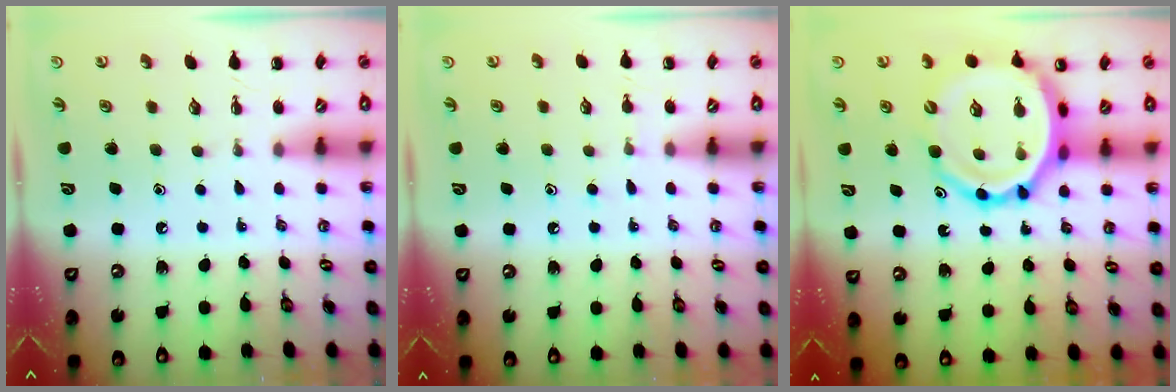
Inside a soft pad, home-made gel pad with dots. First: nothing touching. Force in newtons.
{"total": 4.9, "press": 4.7, "slide": 1.1}
{"total": 15.3, "press": 14.8, "slide": 4.2}